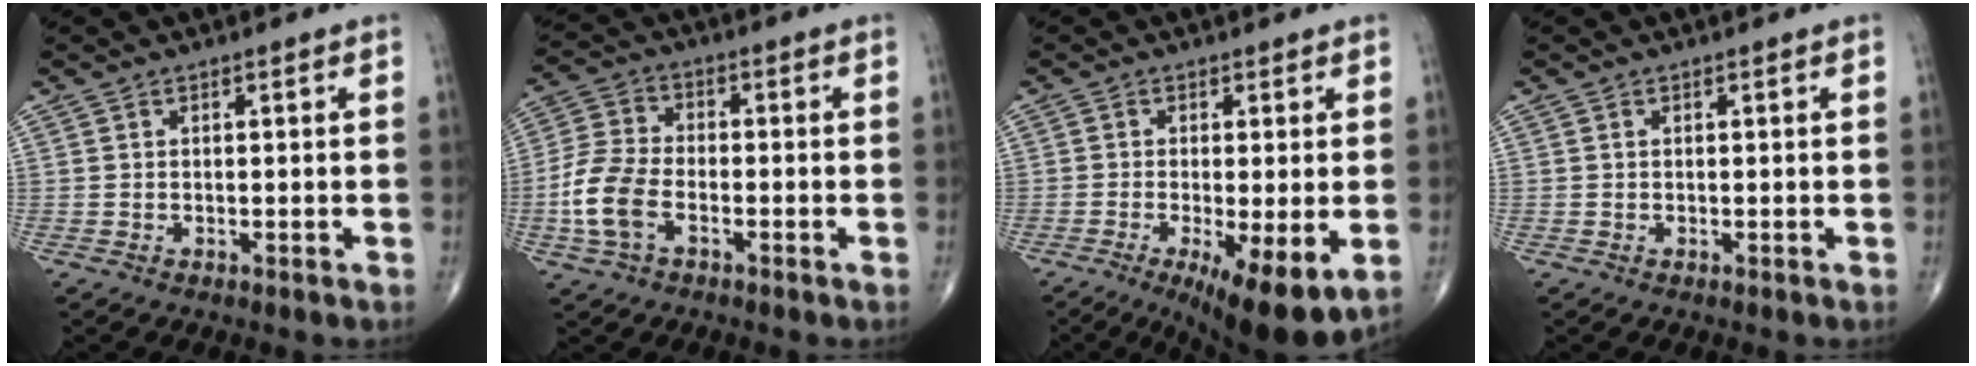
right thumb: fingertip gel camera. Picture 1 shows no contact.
{"total": 9.4, "force": [-3.1, 5.4, 7.0], "torque": [-0.155, 0.018, -0.068]}
{"total": 11.9, "force": [-3.9, 3.3, 10.8], "torque": [-0.163, -0.021, -0.055]}
{"total": 0.0}